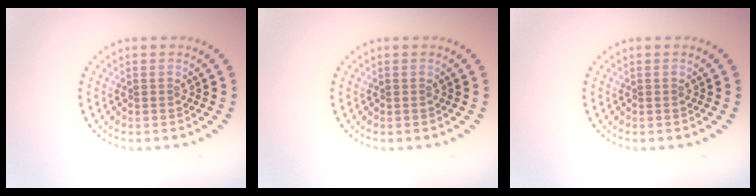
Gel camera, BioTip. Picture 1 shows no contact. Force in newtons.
{"total": 0.0}
{"total": 0.0}